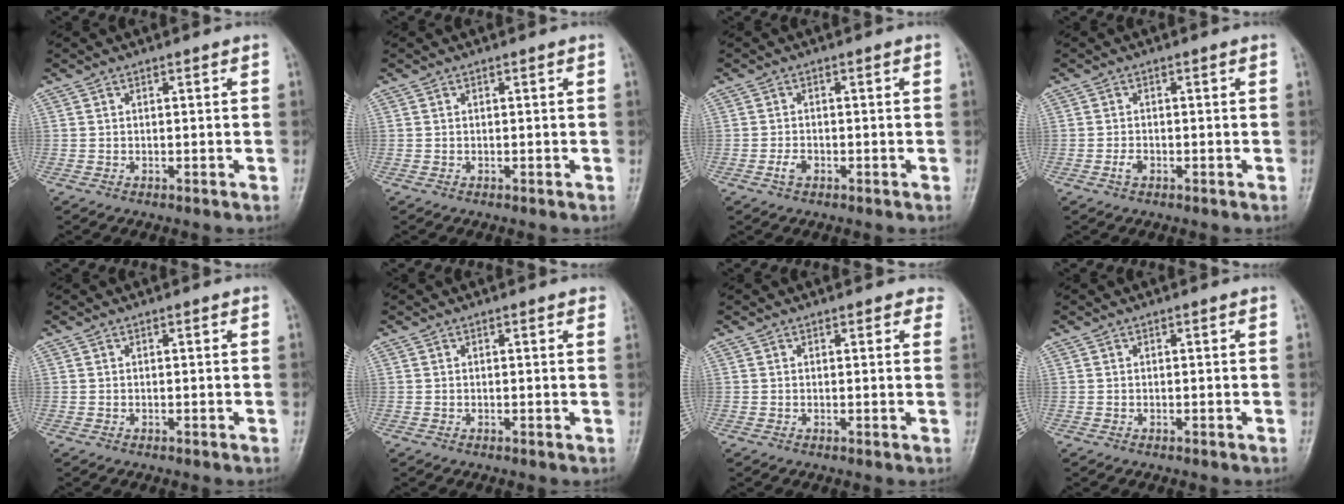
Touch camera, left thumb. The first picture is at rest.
{"total": 0.0}
{"total": 1.8, "force": [-0.9, 1.1, 1.1], "torque": [-0.025, 0.006, -0.018]}
{"total": 1.4, "force": [-0.7, 0.9, 0.9], "torque": [-0.020, 0.005, -0.015]}
{"total": 0.0}
{"total": 1.8, "force": [1.4, 0.5, 1.1], "torque": [-0.007, 0.003, 0.008]}
{"total": 3.0, "force": [2.4, 1.5, 1.0], "torque": [0.021, -0.005, 0.011]}
{"total": 0.0}